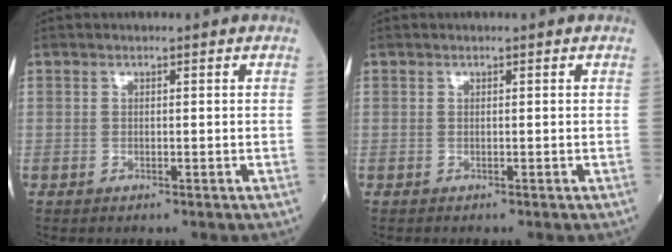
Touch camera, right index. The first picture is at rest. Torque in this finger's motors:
{"motor_torque": [0.11, 0.01, 0.07, 0.02]}